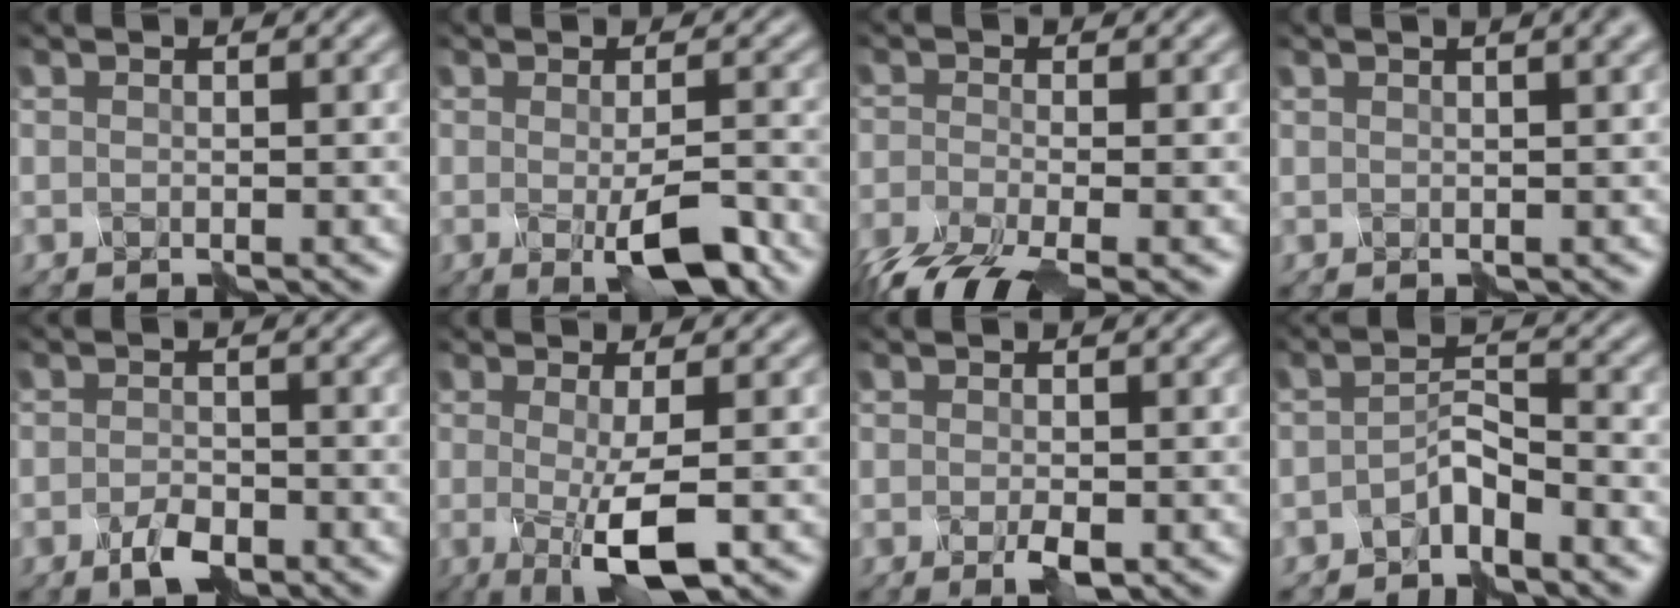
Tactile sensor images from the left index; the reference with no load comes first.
{"total": 3.7, "force": [-1.8, 0.4, 3.3], "torque": [-0.063, -0.003, -0.026]}
{"total": 7.1, "force": [-5.1, 2.0, 4.4], "torque": [-0.112, -0.025, -0.096]}
{"total": 2.1, "force": [1.2, 0.5, 1.6], "torque": [-0.005, 0.009, 0.006]}
{"total": 2.0, "force": [-1.6, 0.6, 1.1], "torque": [-0.032, 0.002, -0.032]}
{"total": 4.6, "force": [-0.9, 0.7, 4.5], "torque": [-0.092, -0.007, -0.016]}
{"total": 1.7, "force": [-0.9, 0.6, 1.4], "torque": [-0.041, -0.003, -0.016]}
{"total": 1.9, "force": [-1.6, 0.0, 1.0], "torque": [-0.027, 0.013, -0.034]}